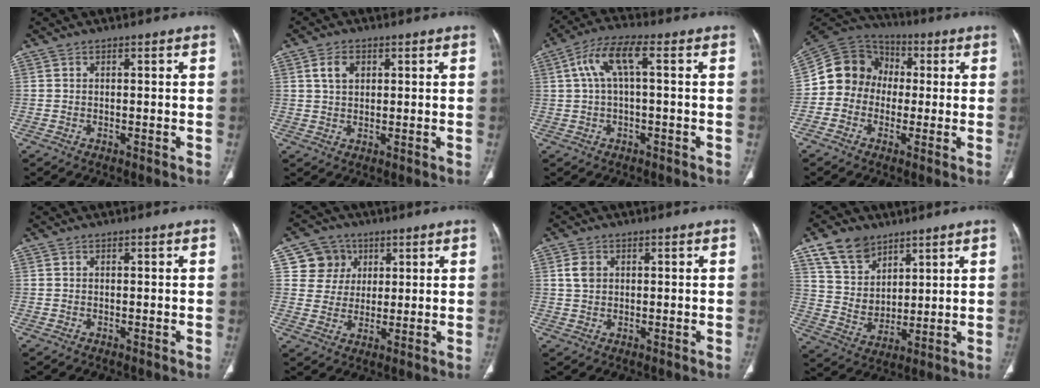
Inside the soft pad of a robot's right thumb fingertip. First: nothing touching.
{"total": 3.9, "force": [1.4, 2.6, 2.4], "torque": [-0.039, -0.001, 0.025]}
{"total": 7.3, "force": [1.3, 2.3, 6.9], "torque": [-0.153, 0.030, 0.022]}
{"total": 11.9, "force": [-0.3, 10.8, 5.0], "torque": [-0.067, 0.034, -0.020]}
{"total": 0.0}
{"total": 7.7, "force": [2.9, 7.1, 1.2], "torque": [0.016, -0.008, 0.052]}
{"total": 3.0, "force": [0.9, 2.3, 1.6], "torque": [-0.023, 0.004, 0.019]}
{"total": 11.0, "force": [7.1, 7.3, 4.1], "torque": [-0.050, -0.037, 0.141]}